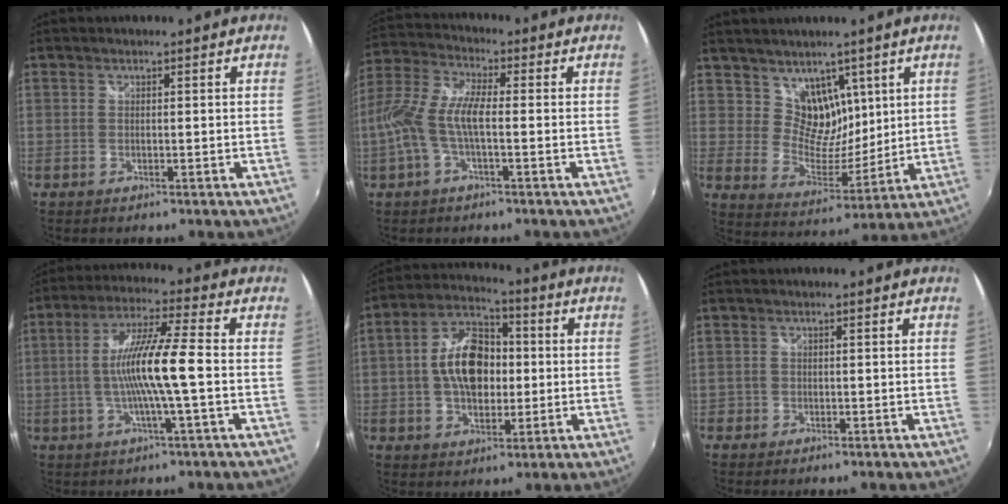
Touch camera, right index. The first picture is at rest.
{"total": 9.6, "force": [-1.8, 2.8, 9.0], "torque": [-0.199, 0.006, -0.036]}
{"total": 9.4, "force": [5.5, 6.8, 3.4], "torque": [-0.048, -0.003, 0.108]}
{"total": 11.6, "force": [-1.6, -0.2, 11.5], "torque": [-0.216, 0.005, -0.030]}
{"total": 12.9, "force": [0.1, 8.4, 9.8], "torque": [-0.184, 0.024, 0.000]}
{"total": 1.3, "force": [-0.6, 1.1, 0.0], "torque": [-0.003, 0.003, -0.008]}